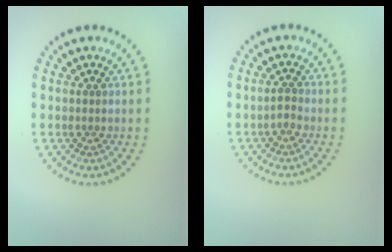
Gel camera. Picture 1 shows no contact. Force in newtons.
{"total": 0.8, "press": 0.7, "slide": 0.3}